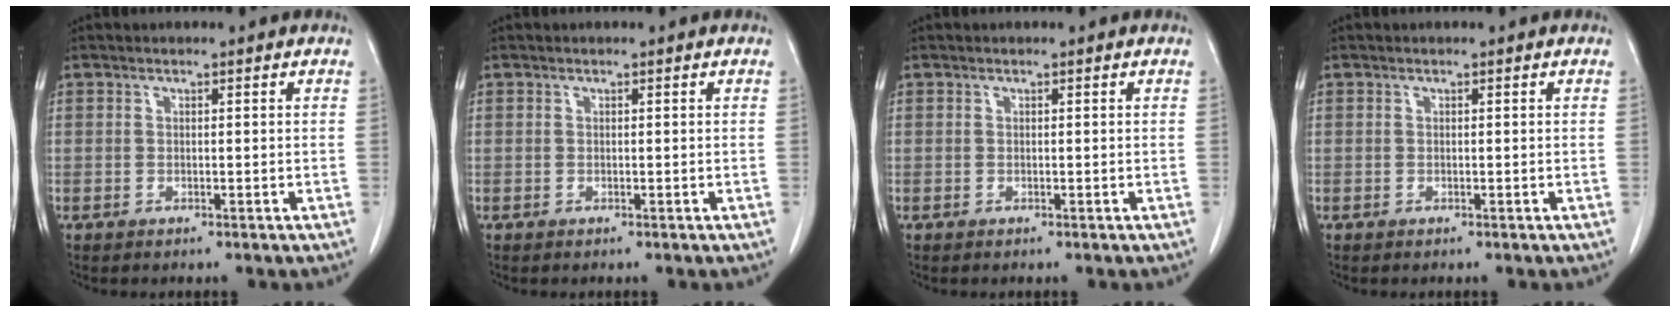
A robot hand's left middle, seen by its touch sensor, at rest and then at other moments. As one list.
[{"total": 0.0}, {"total": 0.0}, {"total": 0.0}]